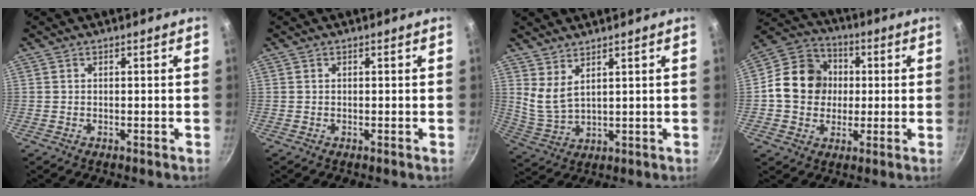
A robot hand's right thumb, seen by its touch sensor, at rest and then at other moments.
{"total": 0.0}
{"total": 5.1, "force": [3.4, 1.8, 3.4], "torque": [-0.063, -0.038, 0.077]}
{"total": 13.6, "force": [0.4, 11.9, 6.6], "torque": [-0.082, 0.020, -0.008]}